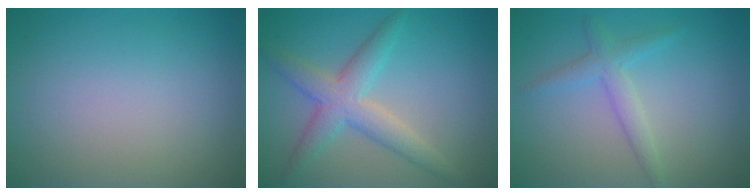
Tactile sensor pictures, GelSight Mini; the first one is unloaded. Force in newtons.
{"total": 4.3, "press": 4.3, "slide": 0.3}
{"total": 2.2, "press": 2.2, "slide": 0.1}